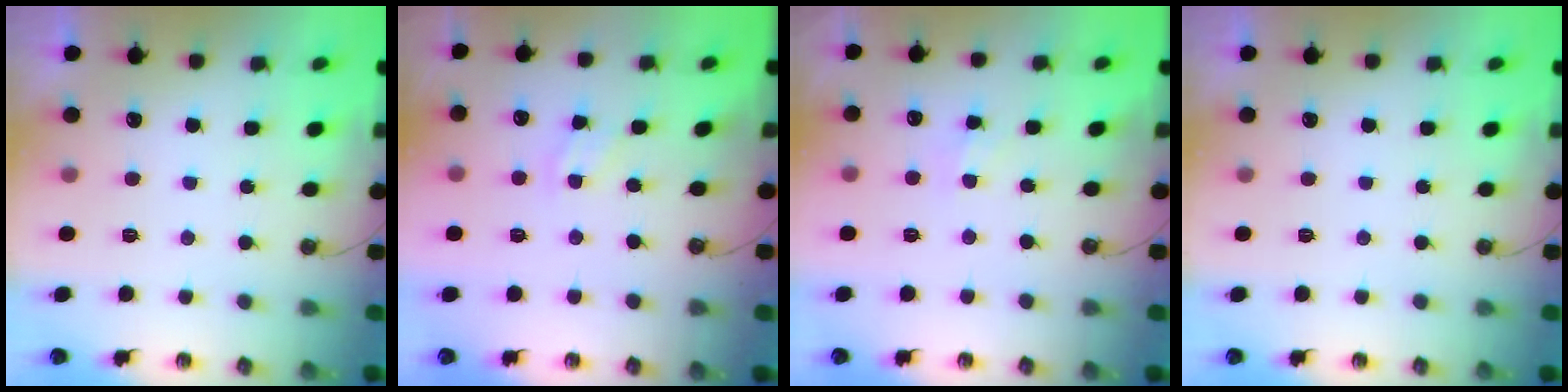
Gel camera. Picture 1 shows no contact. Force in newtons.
{"total": 2.8, "press": 2.8, "slide": 0.4}
{"total": 4.6, "press": 4.6, "slide": 0.5}
{"total": 0.0}